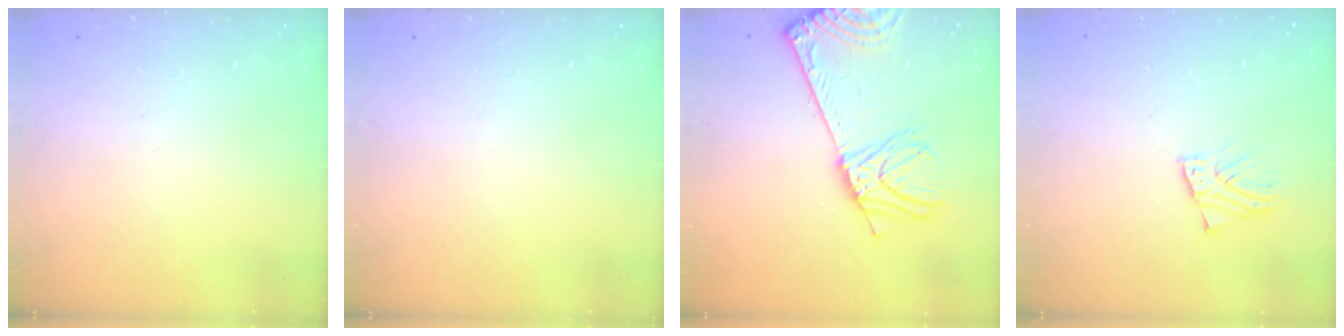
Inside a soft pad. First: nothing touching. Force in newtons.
{"total": 0.0}
{"total": 18.3, "press": 17.8, "slide": 4.3}
{"total": 2.4, "press": 2.4, "slide": 0.1}